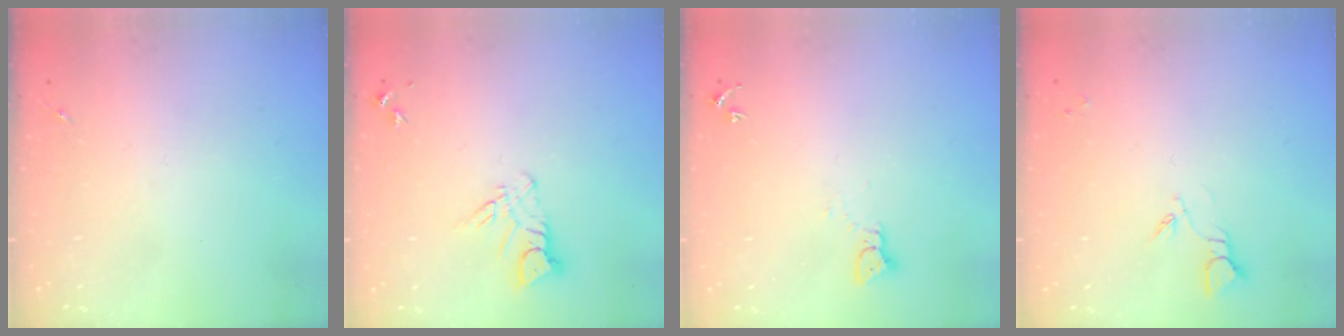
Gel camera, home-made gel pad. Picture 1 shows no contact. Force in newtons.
{"total": 7.0, "press": 7.0, "slide": 0.7}
{"total": 3.2, "press": 3.2, "slide": 0.1}
{"total": 3.3, "press": 3.3, "slide": 0.4}